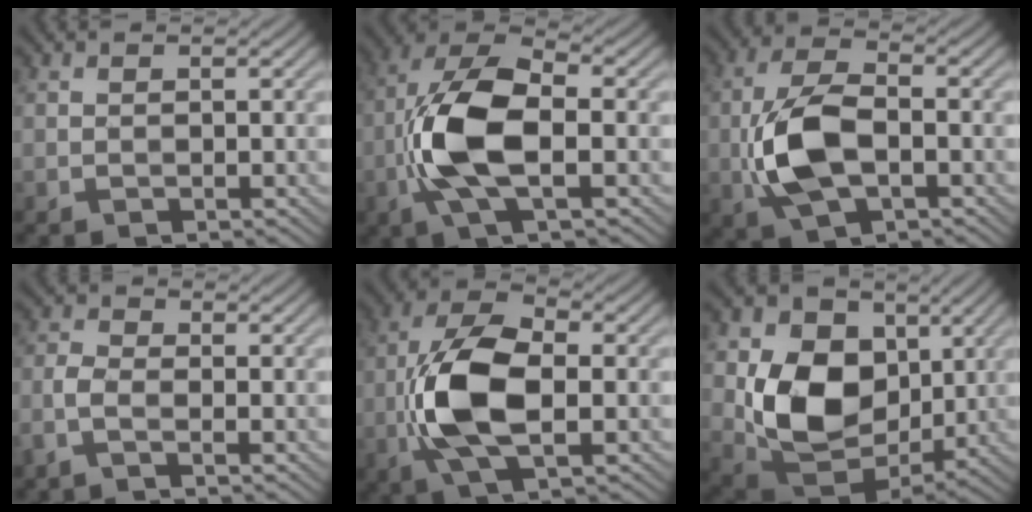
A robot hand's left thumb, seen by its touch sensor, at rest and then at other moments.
{"total": 11.5, "force": [-2.2, 5.0, 10.1], "torque": [-0.222, 0.011, -0.047]}
{"total": 9.7, "force": [-2.2, 5.0, 8.0], "torque": [-0.183, 0.006, -0.047]}
{"total": 2.6, "force": [-1.4, 1.0, 1.9], "torque": [-0.053, 0.005, -0.040]}
{"total": 11.5, "force": [-2.0, 5.6, 9.9], "torque": [-0.217, 0.007, -0.044]}
{"total": 12.9, "force": [1.5, 9.8, 8.3], "torque": [-0.180, -0.013, 0.027]}